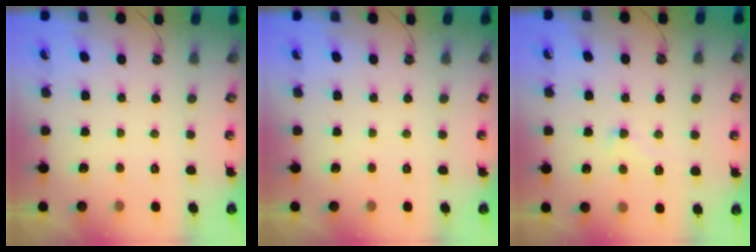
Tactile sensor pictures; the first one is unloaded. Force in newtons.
{"total": 0.0}
{"total": 2.2, "press": 2.1, "slide": 0.6}